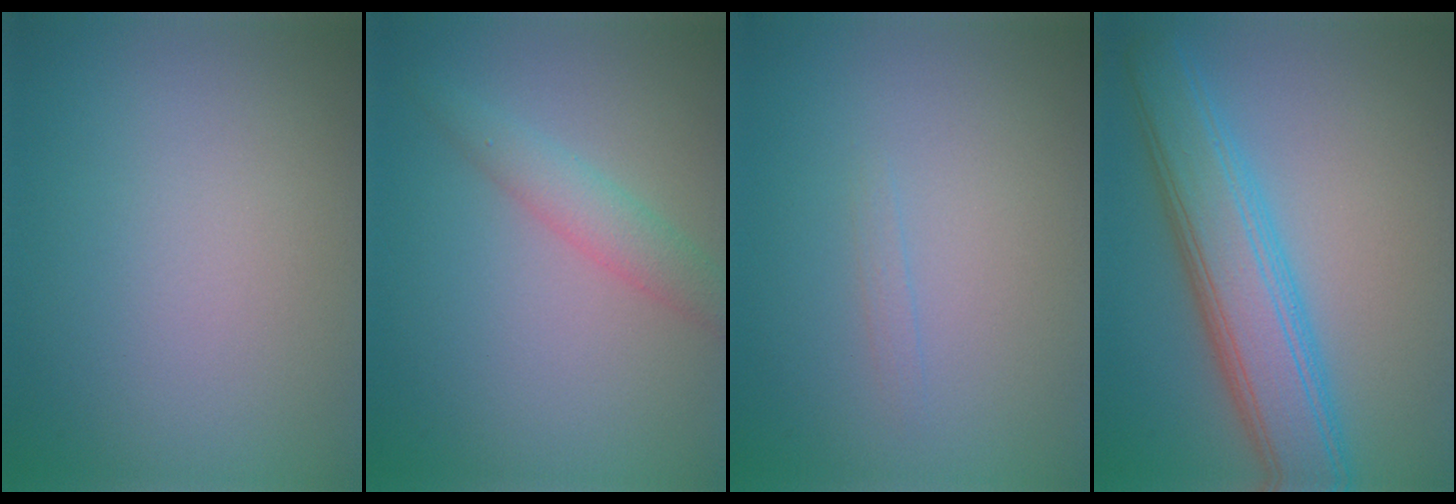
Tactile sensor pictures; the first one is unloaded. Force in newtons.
{"total": 2.5, "press": 2.5, "slide": 0.1}
{"total": 0.5, "press": 0.5, "slide": 0.1}
{"total": 7.2, "press": 7.1, "slide": 0.3}